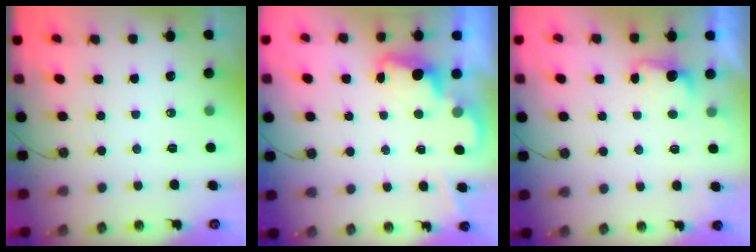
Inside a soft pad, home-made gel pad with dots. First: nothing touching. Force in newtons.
{"total": 2.3, "press": 2.3, "slide": 0.5}
{"total": 2.9, "press": 2.8, "slide": 0.9}